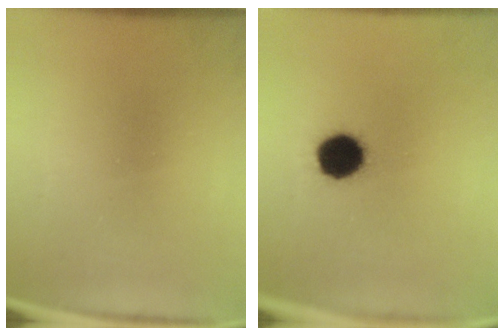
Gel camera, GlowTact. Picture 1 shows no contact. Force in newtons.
{"total": 10.5}